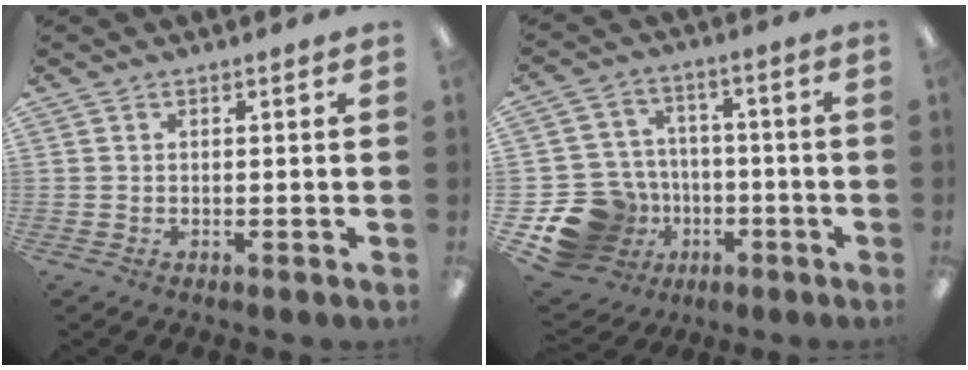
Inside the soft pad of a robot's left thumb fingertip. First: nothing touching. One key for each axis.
{"total": 16.5, "fx": -6.4, "fy": 14.0, "fz": 6.1, "tx": -0.134, "ty": 0.043, "tz": -0.083}